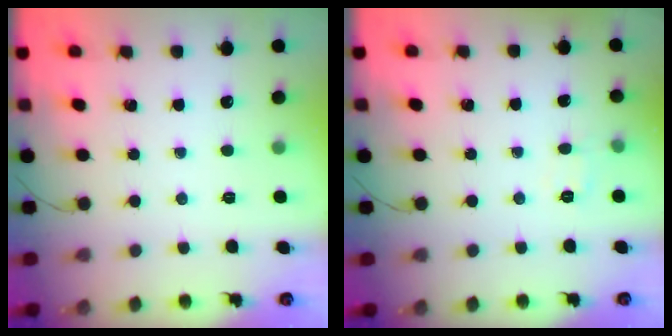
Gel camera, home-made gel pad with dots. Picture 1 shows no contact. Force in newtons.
{"total": 5.2, "press": 5.0, "slide": 1.3}